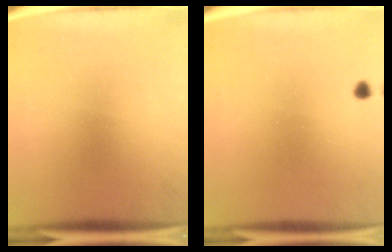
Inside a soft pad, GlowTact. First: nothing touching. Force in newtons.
{"total": 0.7}